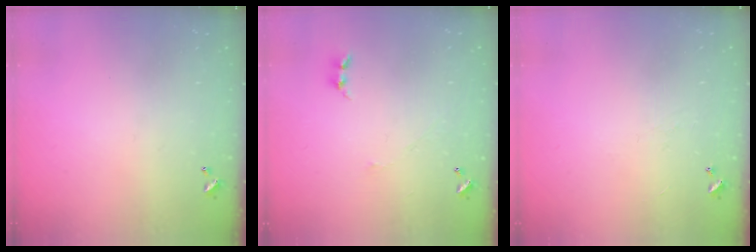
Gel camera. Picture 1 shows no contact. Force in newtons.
{"total": 2.7, "press": 2.6, "slide": 0.4}
{"total": 1.3, "press": 1.2, "slide": 0.5}